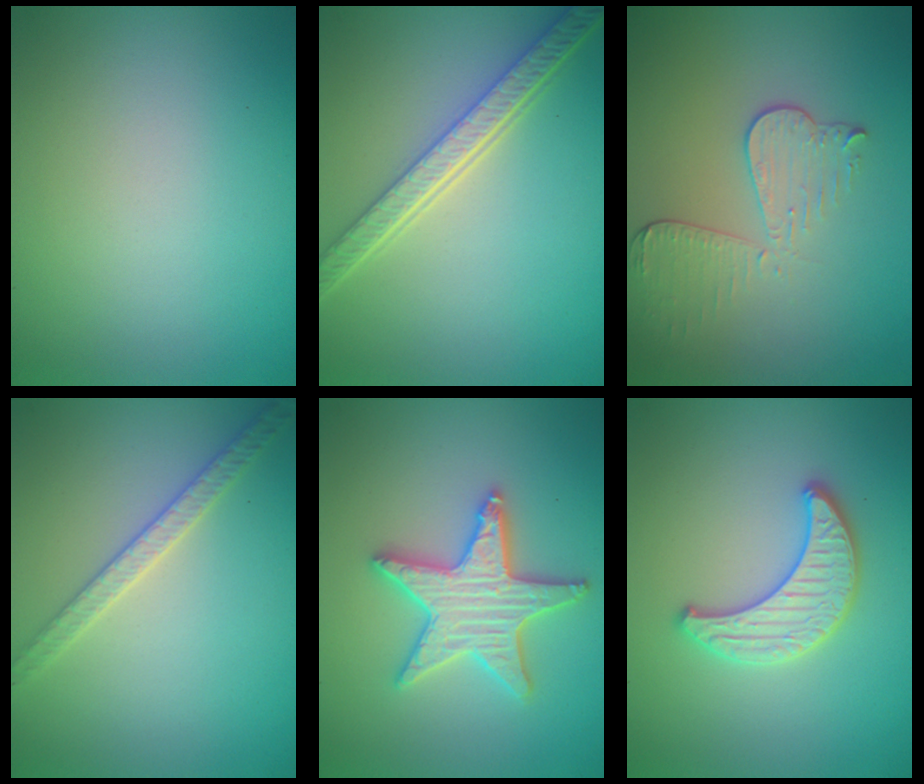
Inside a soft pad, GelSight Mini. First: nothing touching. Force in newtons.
{"total": 5.4, "press": 4.2, "slide": 3.4}
{"total": 3.6, "press": 3.1, "slide": 1.8}
{"total": 2.9, "press": 2.8, "slide": 0.6}
{"total": 5.2, "press": 5.2, "slide": 0.9}
{"total": 3.4, "press": 3.4, "slide": 0.5}